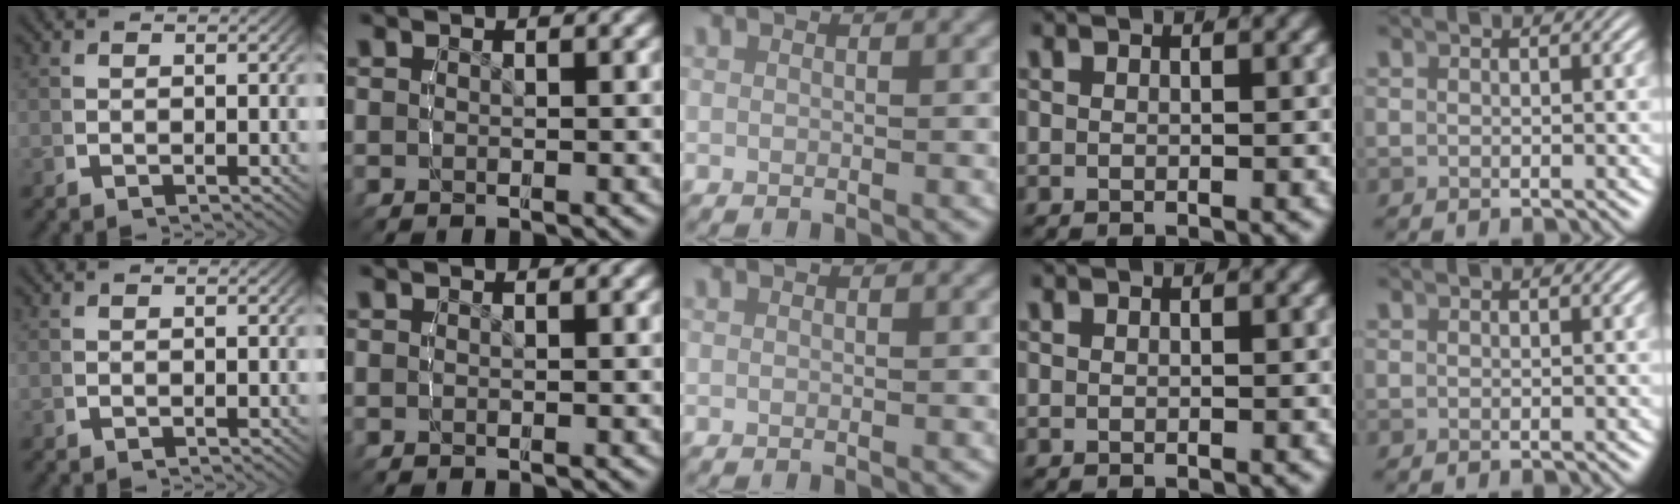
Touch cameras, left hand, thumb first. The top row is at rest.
{}